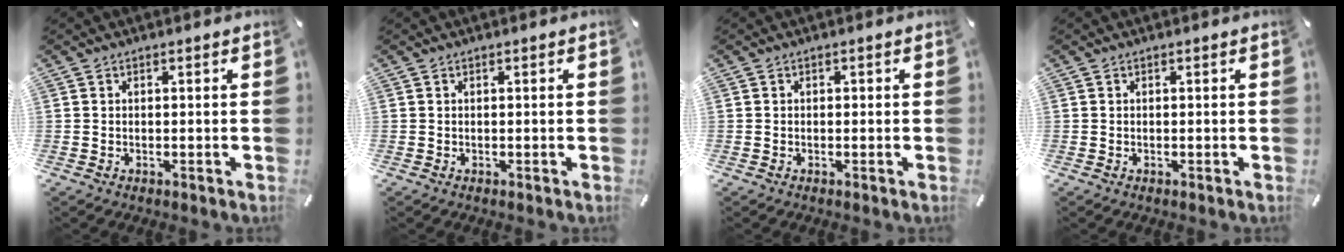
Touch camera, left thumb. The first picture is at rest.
{"total": 0.0}
{"total": 0.5, "force": [-0.2, 0.4, 0.1], "torque": [0.000, 0.004, -0.007]}
{"total": 0.0}